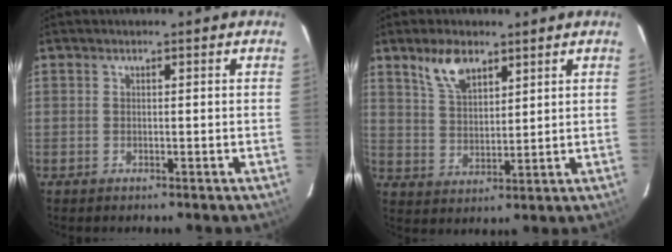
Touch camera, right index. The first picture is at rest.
{"total": 7.5, "force": [4.9, 3.5, 4.4], "torque": [-0.079, 0.009, 0.099]}